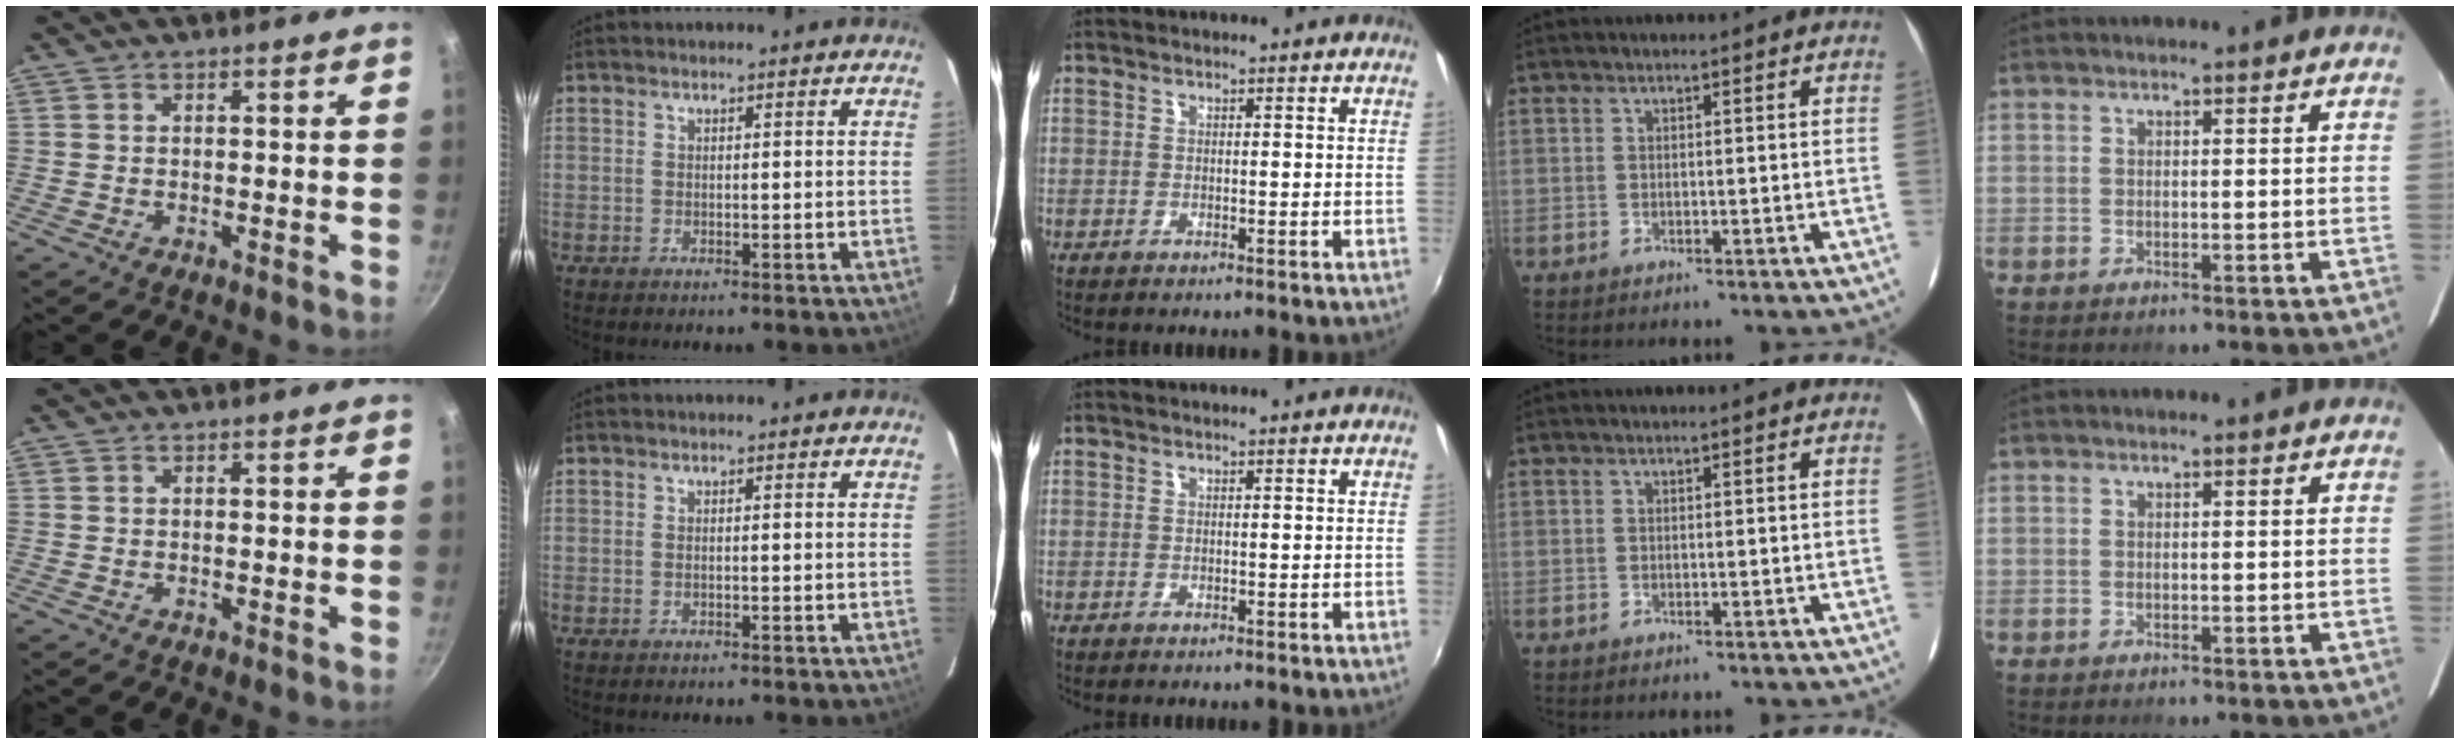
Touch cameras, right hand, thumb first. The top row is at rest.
{}